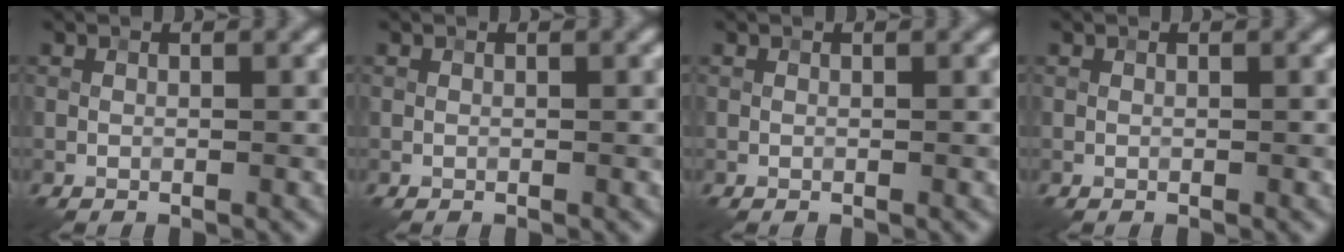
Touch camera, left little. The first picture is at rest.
{"total": 0.0}
{"total": 0.0}
{"total": 0.0}